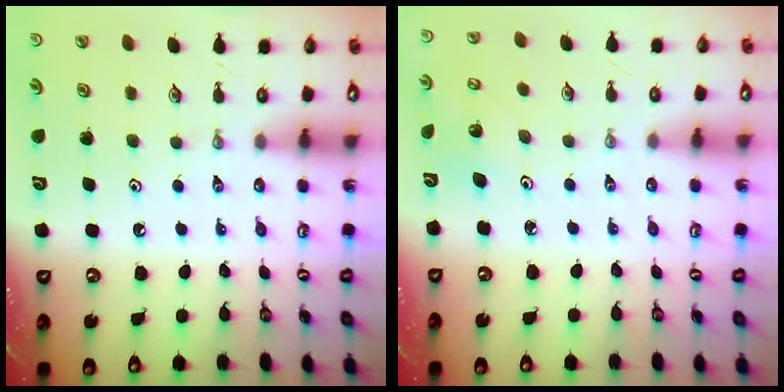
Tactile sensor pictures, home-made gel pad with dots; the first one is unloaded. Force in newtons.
{"total": 4.2, "press": 4.1, "slide": 0.9}